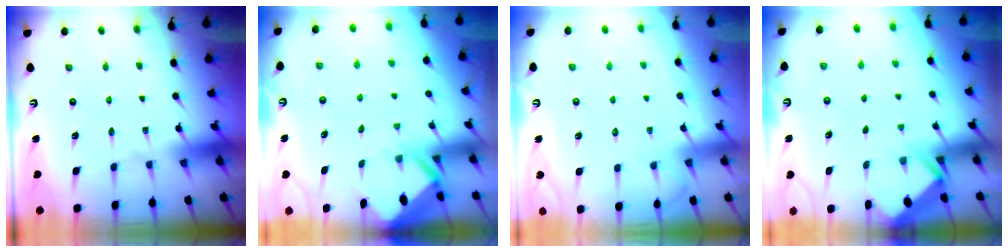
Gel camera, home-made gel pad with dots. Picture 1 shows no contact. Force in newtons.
{"total": 2.8, "press": 2.8, "slide": 0.1}
{"total": 5.0, "press": 4.9, "slide": 0.6}
{"total": 4.4, "press": 4.3, "slide": 0.5}